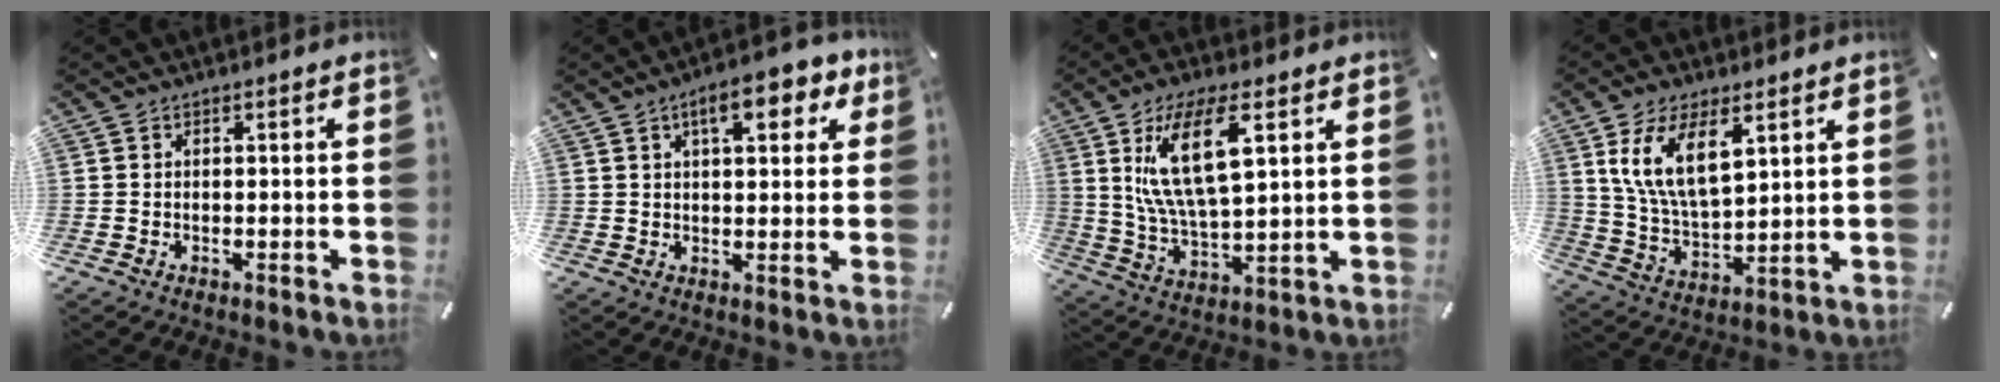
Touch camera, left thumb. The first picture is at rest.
{"total": 9.7, "force": [4.8, 3.8, 7.5], "torque": [-0.114, -0.005, 0.077]}
{"total": 15.3, "force": [6.6, 5.8, 12.5], "torque": [-0.263, -0.006, 0.110]}
{"total": 12.7, "force": [6.6, 6.2, 8.9], "torque": [-0.193, -0.017, 0.117]}